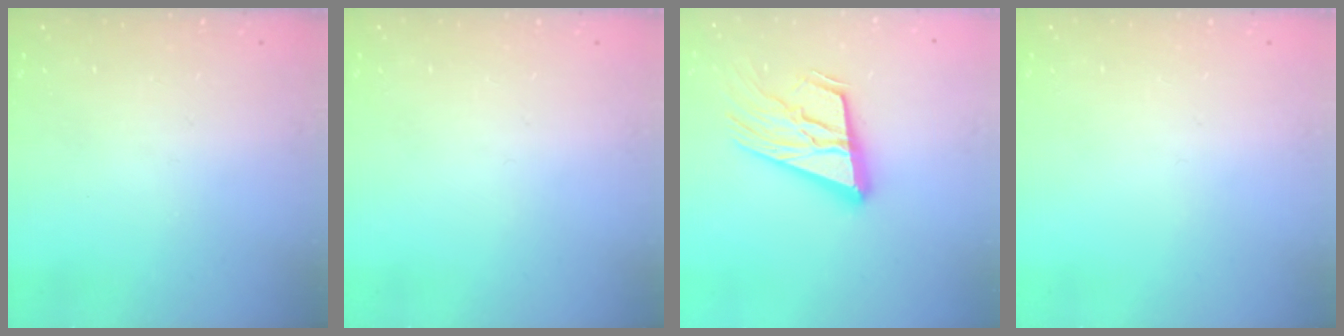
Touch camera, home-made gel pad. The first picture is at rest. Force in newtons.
{"total": 0.0}
{"total": 20.4, "press": 19.9, "slide": 4.5}
{"total": 0.0}